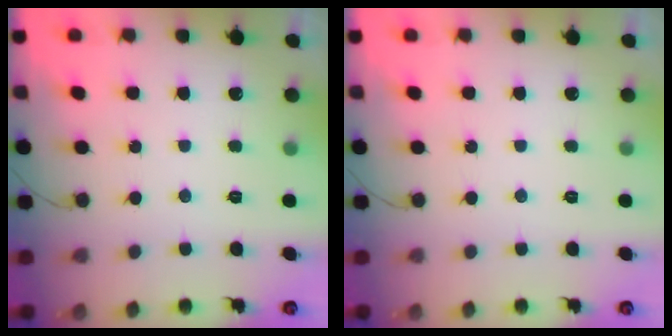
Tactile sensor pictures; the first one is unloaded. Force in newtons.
{"total": 0.0}